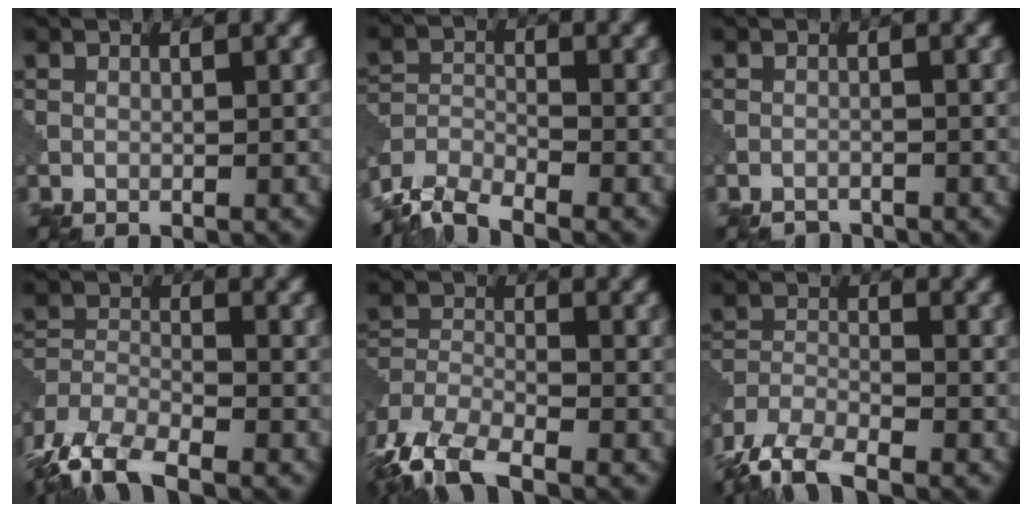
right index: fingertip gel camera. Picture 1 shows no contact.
{"total": 4.9, "force": [-4.4, 1.3, 1.9], "torque": [-0.033, -0.007, -0.093]}
{"total": 1.6, "force": [-1.5, 0.5, 0.1], "torque": [0.002, -0.002, -0.028]}
{"total": 7.9, "force": [-6.1, 2.8, 4.2], "torque": [-0.082, -0.017, -0.122]}
{"total": 8.7, "force": [-6.4, 3.4, 4.9], "torque": [-0.098, -0.021, -0.125]}
{"total": 6.3, "force": [-5.0, 1.8, 3.4], "torque": [-0.068, -0.011, -0.106]}